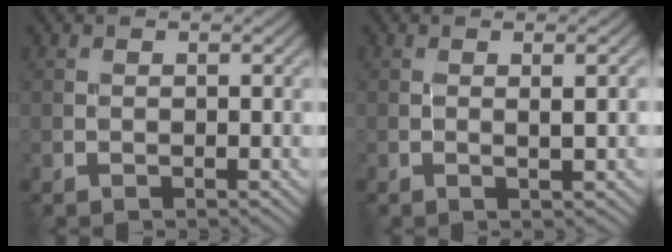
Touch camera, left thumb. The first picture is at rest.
{"total": 2.1, "force": [0.2, 0.4, 2.1], "torque": [-0.030, 0.005, 0.002]}